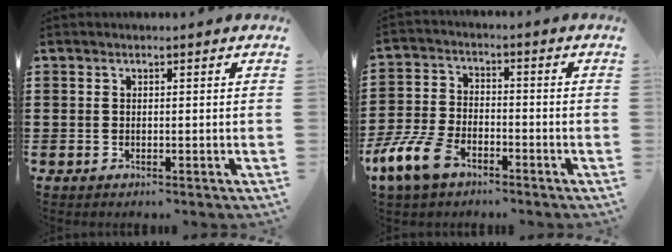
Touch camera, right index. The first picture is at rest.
{"total": 8.4, "force": [-5.6, 3.9, 5.0], "torque": [-0.131, 0.003, -0.113]}